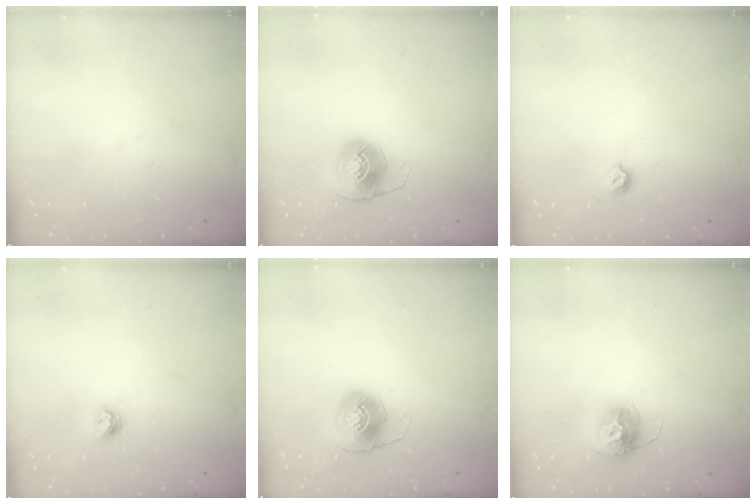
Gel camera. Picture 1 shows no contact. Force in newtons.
{"total": 7.9, "press": 7.9, "slide": 0.3}
{"total": 3.9, "press": 3.9, "slide": 0.6}
{"total": 5.6, "press": 5.5, "slide": 0.7}
{"total": 7.9, "press": 7.9, "slide": 0.3}
{"total": 12.1, "press": 12.1, "slide": 1.1}